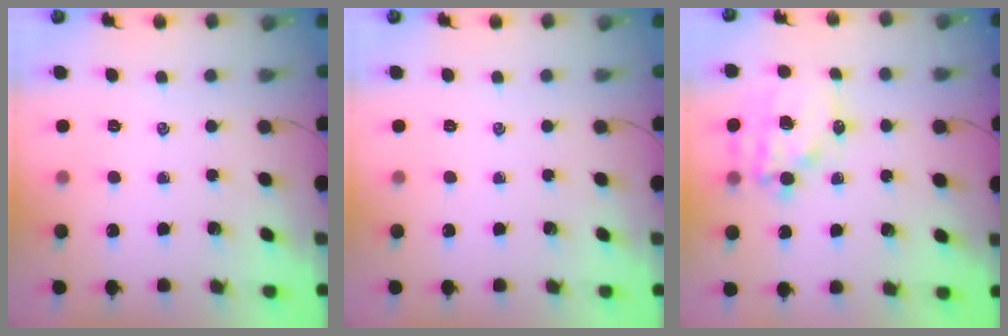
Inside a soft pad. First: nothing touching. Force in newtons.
{"total": 0.0}
{"total": 14.2, "press": 13.8, "slide": 3.2}